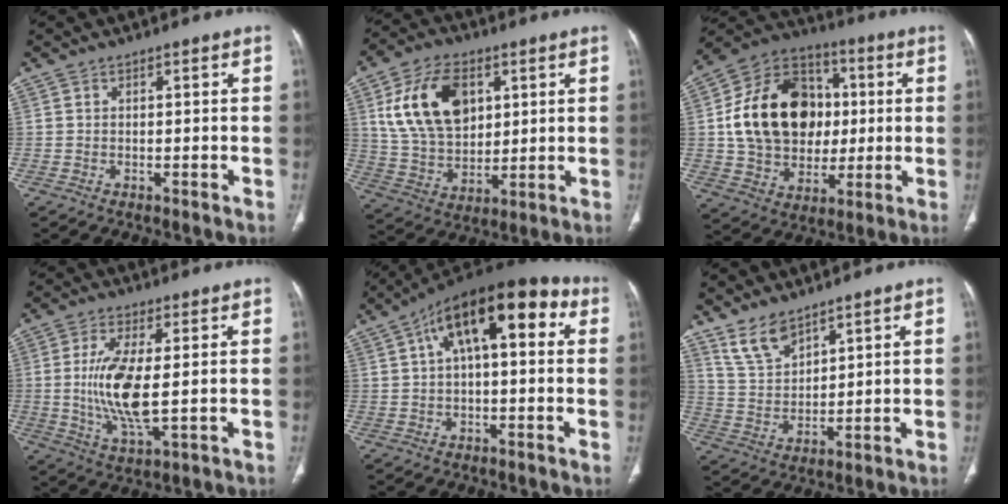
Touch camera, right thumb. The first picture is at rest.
{"total": 17.1, "force": [5.6, 11.1, 11.8], "torque": [-0.189, -0.014, 0.113]}
{"total": 22.7, "force": [2.0, 17.4, 14.4], "torque": [-0.224, 0.020, 0.043]}
{"total": 11.4, "force": [0.2, 3.9, 10.7], "torque": [-0.230, -0.017, 0.008]}
{"total": 17.4, "force": [5.2, 7.7, 14.8], "torque": [-0.203, 0.038, 0.070]}
{"total": 7.3, "force": [5.8, 3.1, 3.2], "torque": [-0.051, -0.033, 0.127]}